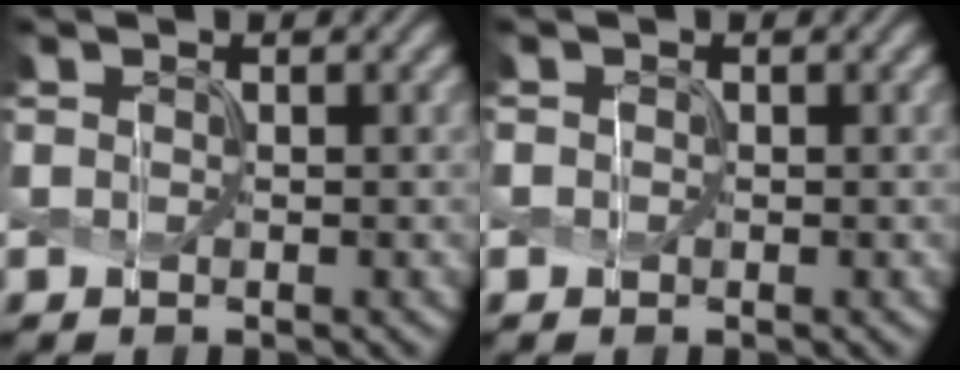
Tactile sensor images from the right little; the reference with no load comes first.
{"total": 0.8, "force": [-0.1, 0.7, 0.2], "torque": [-0.003, -0.003, -0.005]}